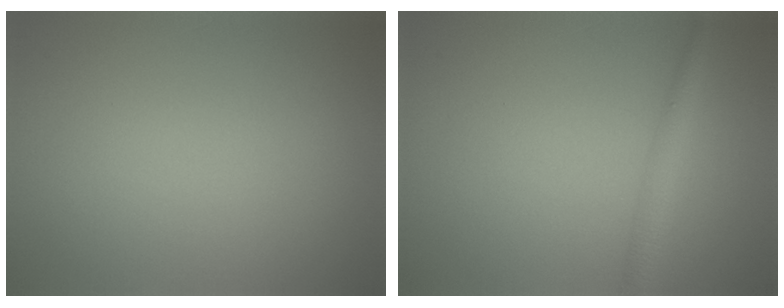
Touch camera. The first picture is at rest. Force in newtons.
{"total": 2.0, "press": 2.0, "slide": 0.1}